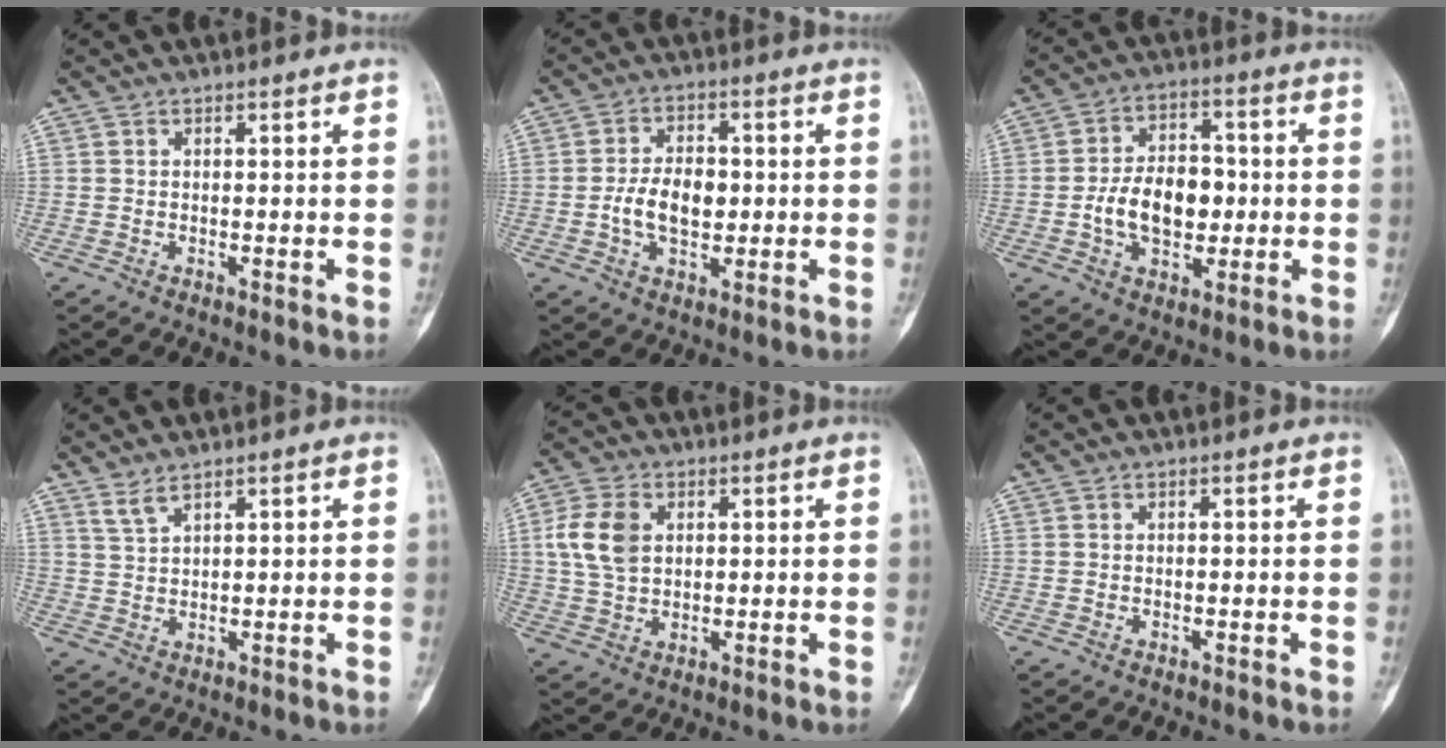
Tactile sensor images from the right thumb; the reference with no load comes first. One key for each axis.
{"total": 7.9, "fx": -0.6, "fy": 5.0, "fz": 6.2, "tx": -0.099, "ty": 0.009, "tz": -0.012}
{"total": 11.7, "fx": -1.2, "fy": 7.6, "fz": 8.8, "tx": -0.121, "ty": 0.020, "tz": -0.022}
{"total": 2.6, "fx": 2.2, "fy": 0.6, "fz": 1.3, "tx": -0.029, "ty": -0.013, "tz": 0.051}
{"total": 8.8, "fx": 2.0, "fy": 6.1, "fz": 6.0, "tx": -0.118, "ty": 0.002, "tz": 0.042}
{"total": 0.0}